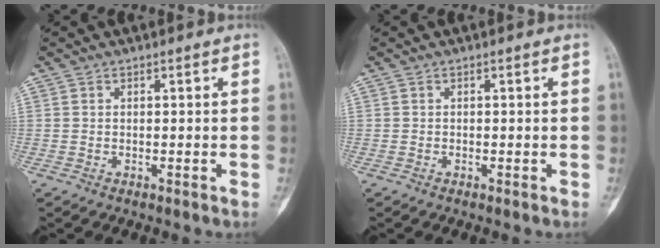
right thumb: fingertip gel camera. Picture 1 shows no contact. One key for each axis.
{"total": 0.0}